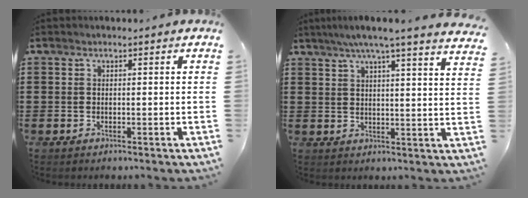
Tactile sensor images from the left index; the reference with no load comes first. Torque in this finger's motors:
{"motor_torque": [2.14, 0.00, 0.37, 0.19]}